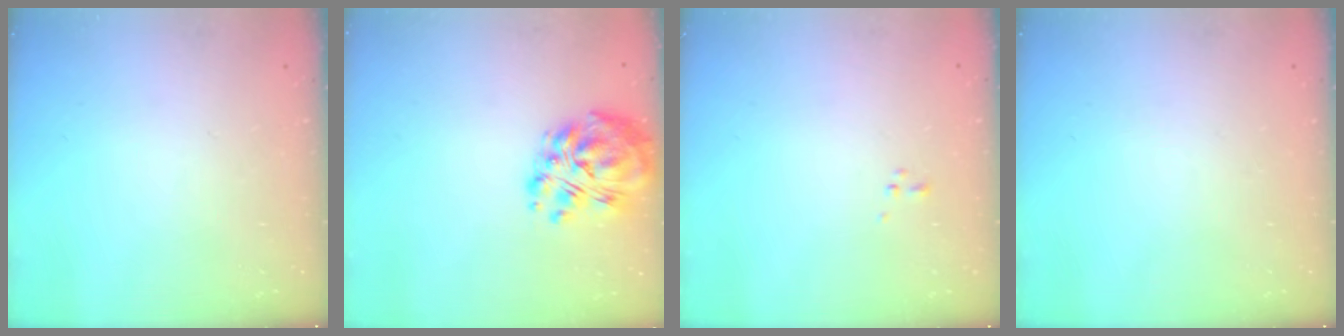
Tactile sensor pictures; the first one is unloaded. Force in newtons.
{"total": 12.4, "press": 11.7, "slide": 4.2}
{"total": 0.0}
{"total": 0.0}